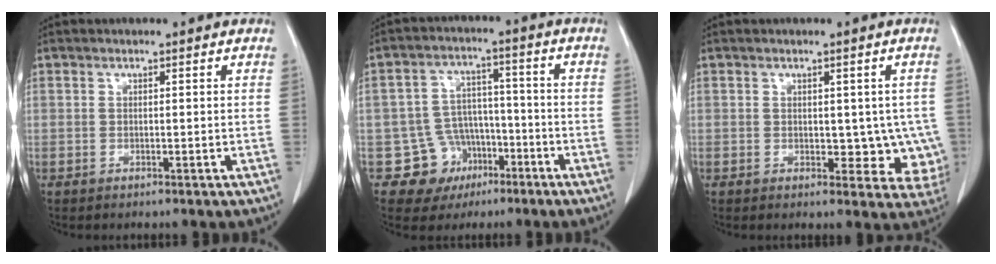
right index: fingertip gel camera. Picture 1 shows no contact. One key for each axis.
{"total": 8.6, "fx": -3.9, "fy": 7.6, "fz": 0.8, "tx": -0.002, "ty": 0.031, "tz": -0.049}
{"total": 6.7, "fx": -0.3, "fy": 4.2, "fz": 5.1, "tx": -0.029, "ty": 0.005, "tz": 0.004}